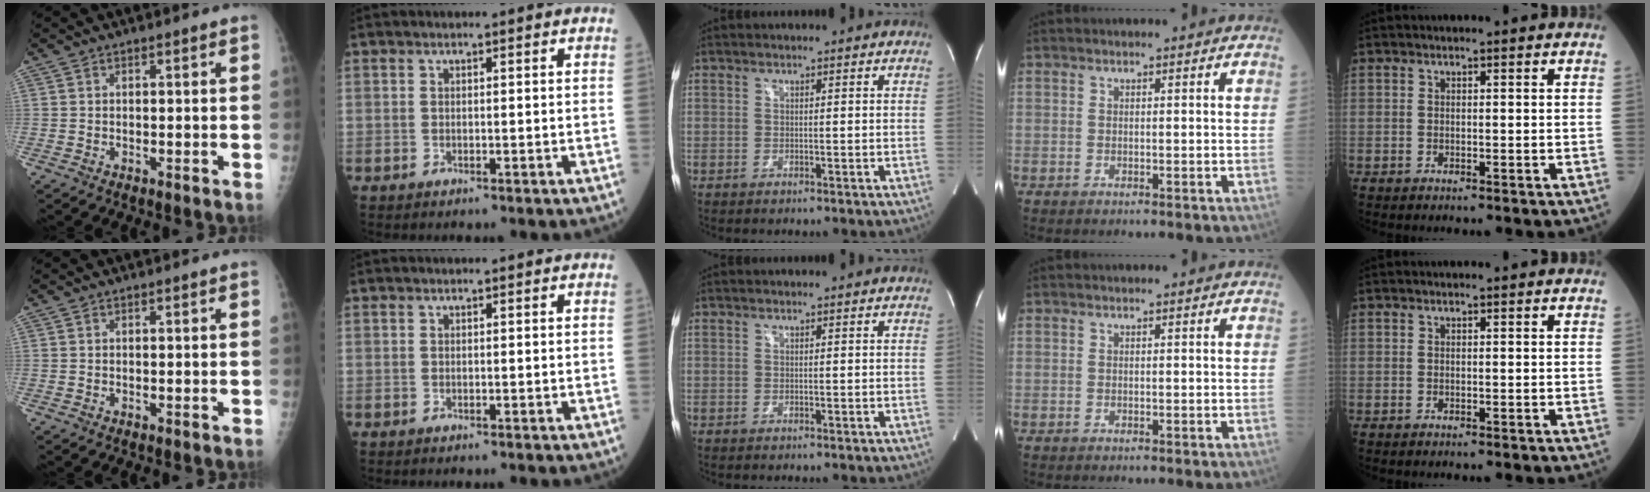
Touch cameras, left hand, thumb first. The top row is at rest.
{}